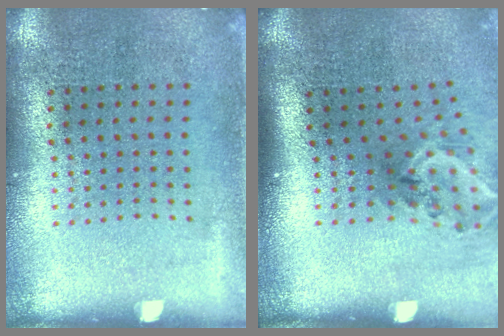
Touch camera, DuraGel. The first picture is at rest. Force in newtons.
{"total": 2.1, "press": 1.3, "slide": 1.6}